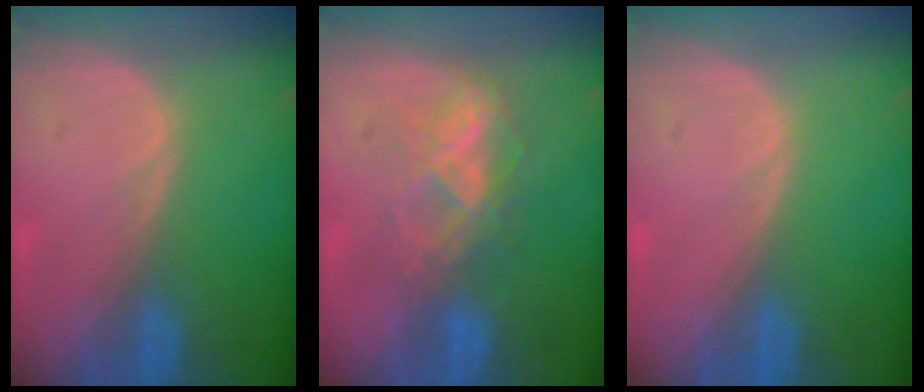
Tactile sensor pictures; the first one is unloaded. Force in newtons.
{"total": 5.8, "press": 5.6, "slide": 1.6}
{"total": 0.0}